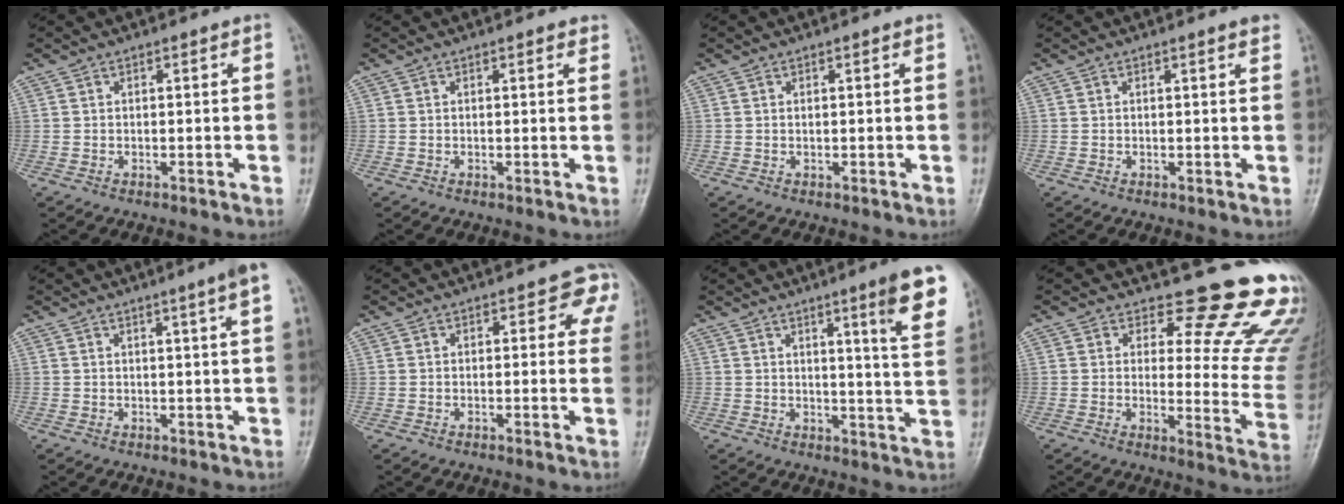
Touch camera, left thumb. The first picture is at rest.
{"total": 1.6, "force": [1.2, 0.6, 0.8], "torque": [-0.005, -0.001, 0.010]}
{"total": 0.5, "force": [0.2, 0.1, 0.4], "torque": [-0.011, 0.002, 0.005]}
{"total": 1.6, "force": [1.1, 0.0, 1.1], "torque": [-0.013, -0.002, 0.013]}
{"total": 4.3, "force": [2.2, -0.6, 3.7], "torque": [-0.053, -0.006, 0.029]}
{"total": 4.5, "force": [2.1, 2.9, 2.7], "torque": [0.015, -0.004, 0.008]}
{"total": 11.1, "force": [6.1, 0.5, 9.2], "torque": [-0.110, -0.035, 0.078]}
{"total": 17.6, "force": [14.5, 6.5, 7.5], "torque": [-0.031, -0.134, 0.149]}